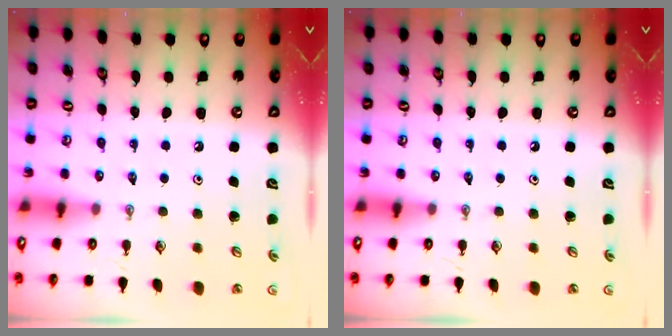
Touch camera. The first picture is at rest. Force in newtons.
{"total": 0.0}